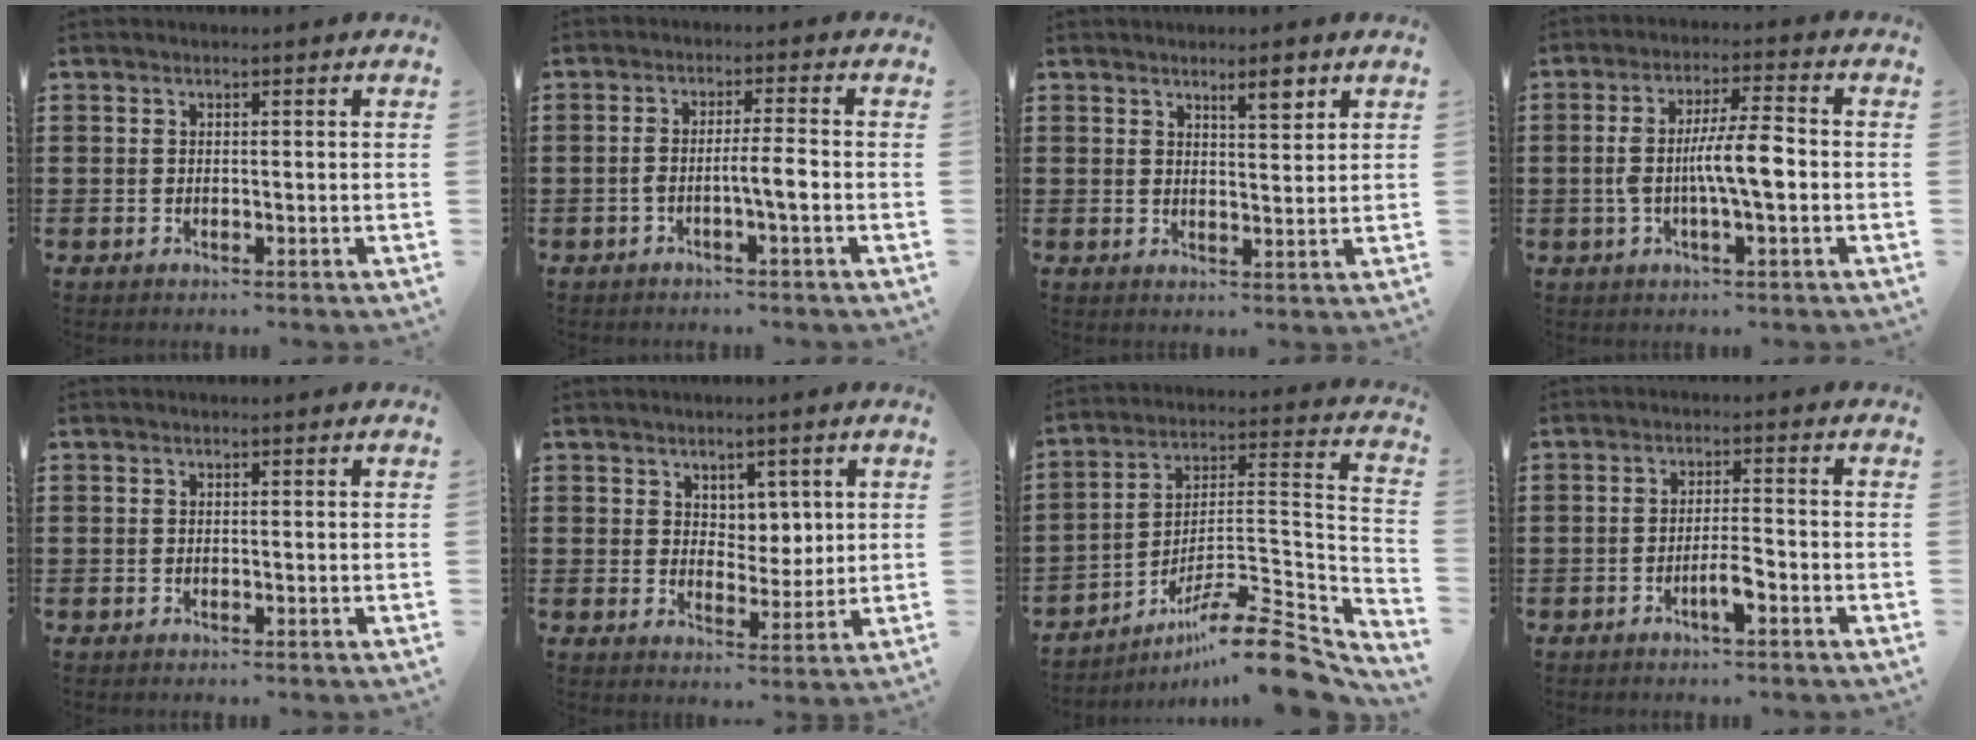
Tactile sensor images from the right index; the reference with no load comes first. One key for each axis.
{"total": 4.0, "fx": -1.3, "fy": 0.1, "fz": 3.7, "tx": -0.076, "ty": -0.004, "tz": -0.030}
{"total": 3.6, "fx": 2.7, "fy": 0.8, "fz": 2.3, "tx": -0.031, "ty": -0.001, "tz": 0.043}
{"total": 7.9, "fx": -1.1, "fy": 1.6, "fz": 7.7, "tx": -0.142, "ty": 0.004, "tz": -0.024}
{"total": 0.0}
{"total": 4.5, "fx": 2.8, "fy": 3.4, "fz": 0.8, "tx": -0.025, "ty": 0.004, "tz": 0.050}
{"total": 12.5, "fx": -9.7, "fy": 1.6, "fz": 7.7, "tx": -0.111, "ty": 0.026, "tz": -0.182}
{"total": 3.8, "fx": -1.9, "fy": 0.7, "fz": 3.2, "tx": -0.062, "ty": 0.003, "tz": -0.037}